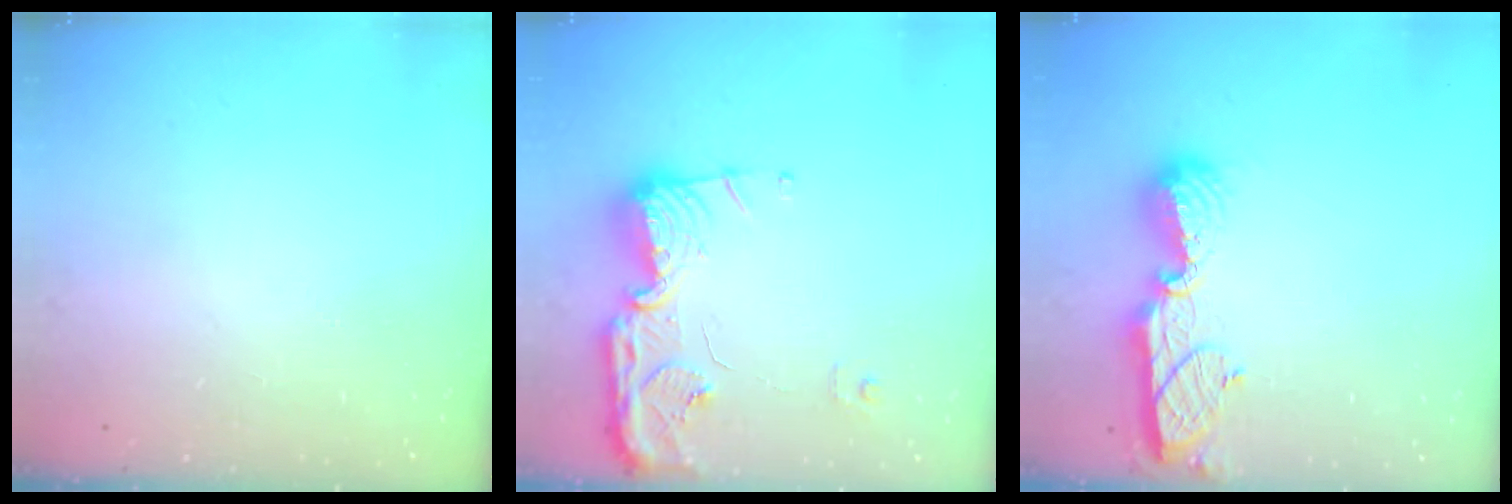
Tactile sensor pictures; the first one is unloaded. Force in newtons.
{"total": 15.0, "press": 14.9, "slide": 0.8}
{"total": 10.0, "press": 10.0, "slide": 0.9}